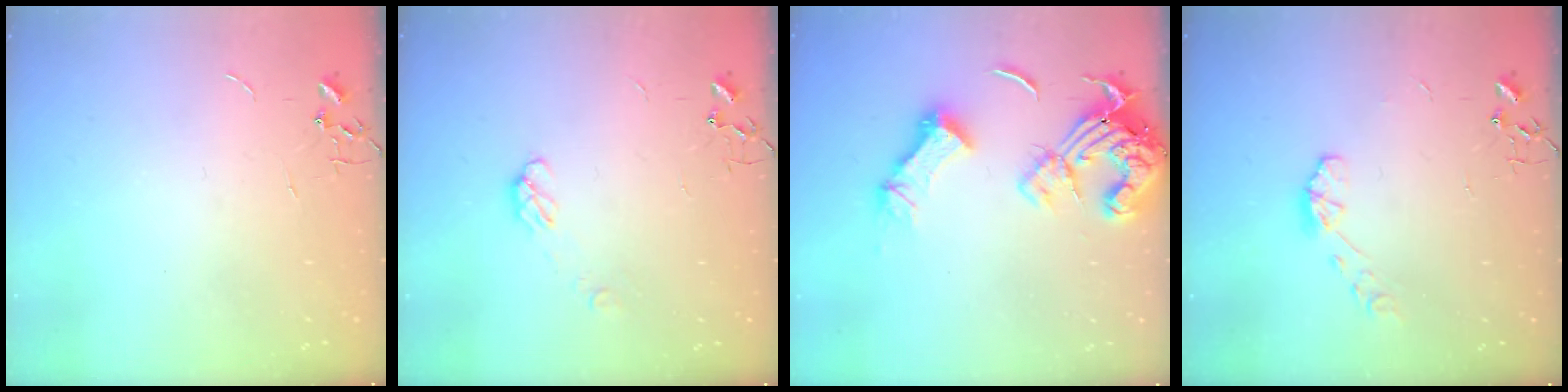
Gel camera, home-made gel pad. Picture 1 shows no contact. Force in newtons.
{"total": 4.9, "press": 4.9, "slide": 0.8}
{"total": 17.6, "press": 17.5, "slide": 2.1}
{"total": 5.8, "press": 5.8, "slide": 0.1}